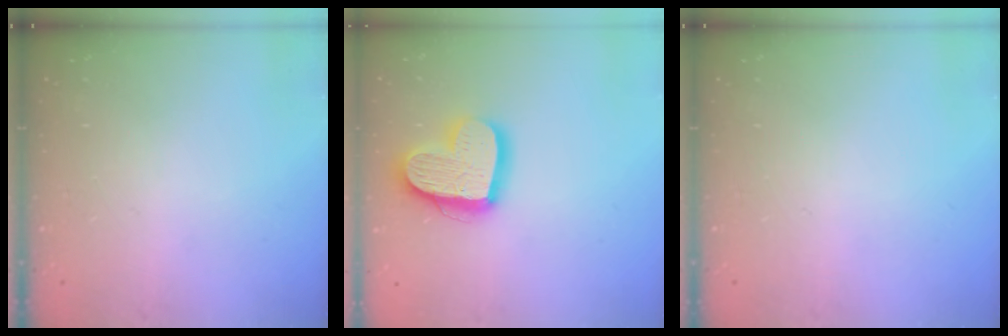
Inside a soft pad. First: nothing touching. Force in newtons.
{"total": 18.1, "press": 18.0, "slide": 1.8}
{"total": 0.0}